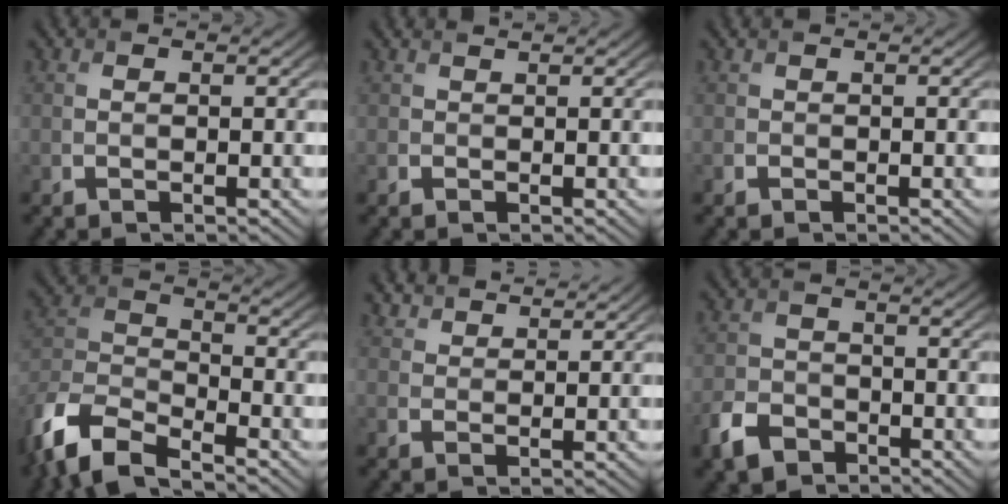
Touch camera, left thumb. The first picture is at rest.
{"total": 0.7, "force": [0.1, -0.2, -0.6], "torque": [0.013, -0.001, 0.001]}
{"total": 0.7, "force": [-0.3, 0.0, -0.6], "torque": [0.014, -0.003, -0.007]}
{"total": 10.5, "force": [-8.3, 3.3, 5.6], "torque": [-0.121, -0.012, -0.183]}
{"total": 3.3, "force": [3.3, 0.6, 0.2], "torque": [-0.010, -0.003, 0.068]}
{"total": 4.3, "force": [-3.2, 2.6, 1.4], "torque": [-0.038, -0.005, -0.073]}